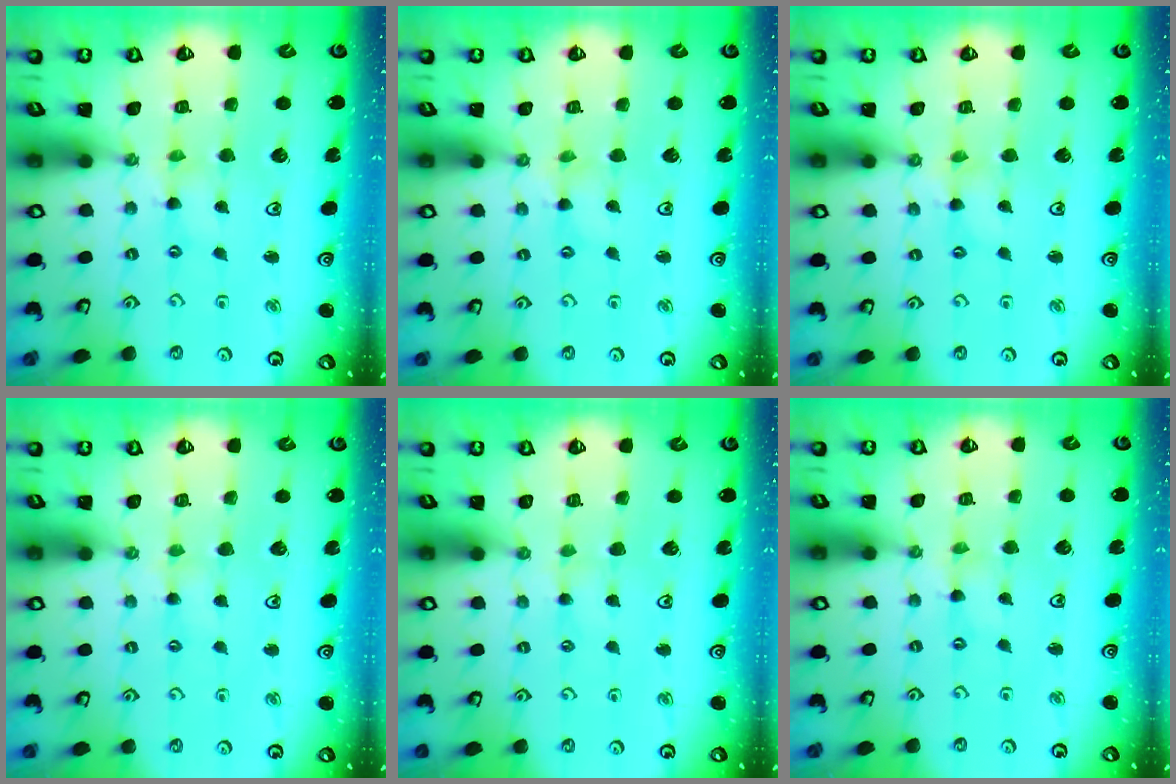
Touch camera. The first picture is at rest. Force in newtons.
{"total": 0.0}
{"total": 0.6, "press": 0.6, "slide": 0.2}
{"total": 2.7, "press": 2.7, "slide": 0.4}
{"total": 0.8, "press": 0.8, "slide": 0.3}
{"total": 0.0}